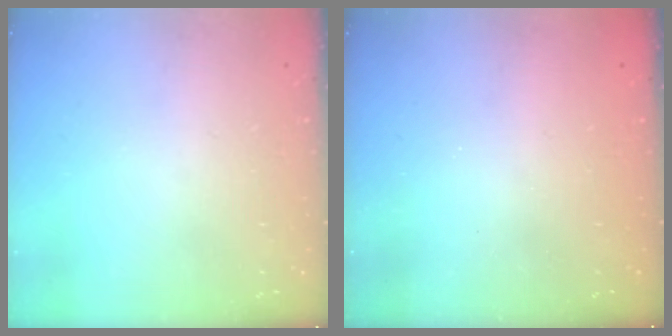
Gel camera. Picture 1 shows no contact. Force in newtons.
{"total": 2.6, "press": 2.5, "slide": 0.9}